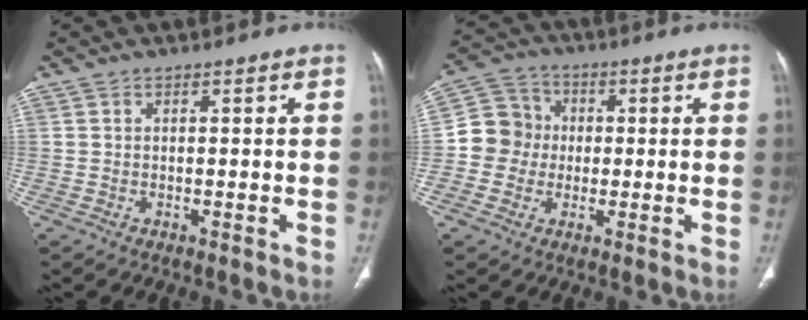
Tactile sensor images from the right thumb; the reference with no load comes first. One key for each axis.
{"total": 8.8, "fx": -0.5, "fy": 8.4, "fz": 2.6, "tx": -0.016, "ty": 0.024, "tz": -0.019}